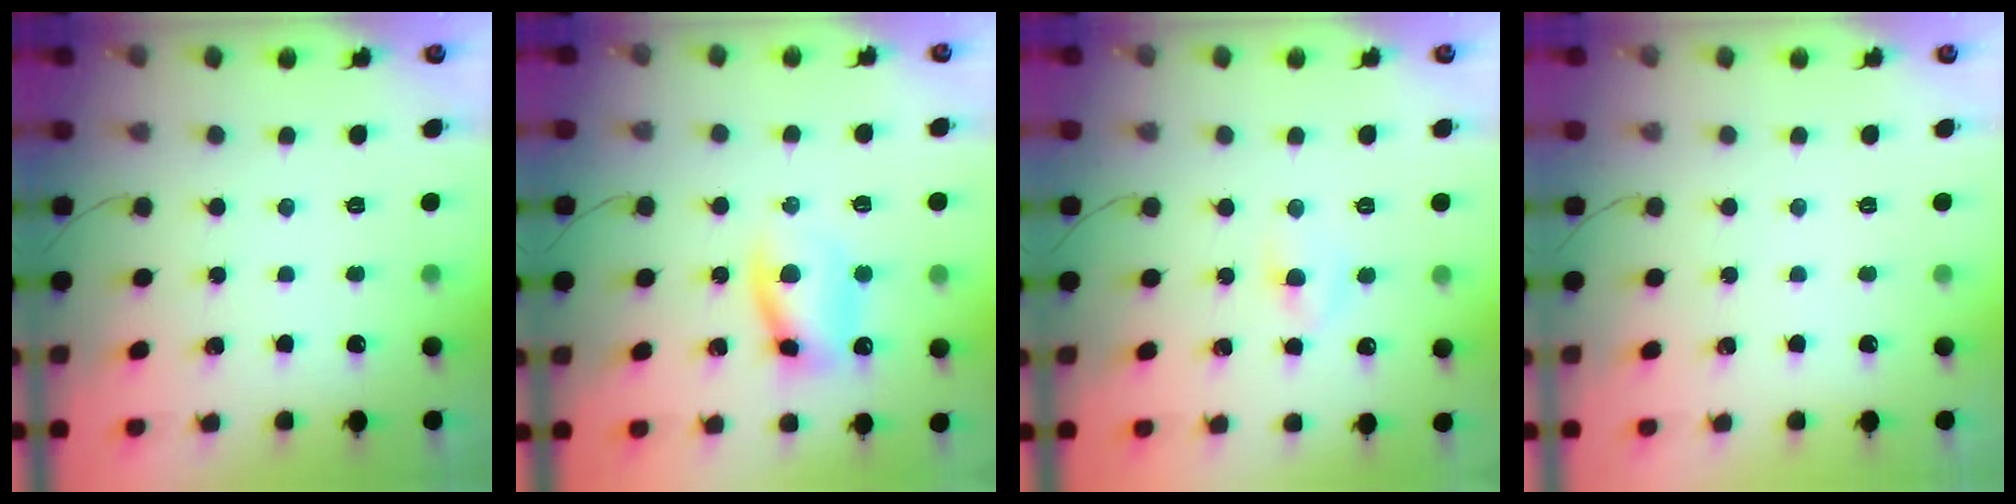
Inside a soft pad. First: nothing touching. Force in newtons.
{"total": 11.2, "press": 11.1, "slide": 1.4}
{"total": 4.8, "press": 4.6, "slide": 1.5}
{"total": 0.0}